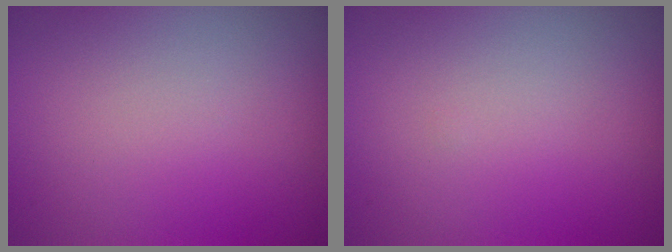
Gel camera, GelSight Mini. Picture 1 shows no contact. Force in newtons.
{"total": 0.0}